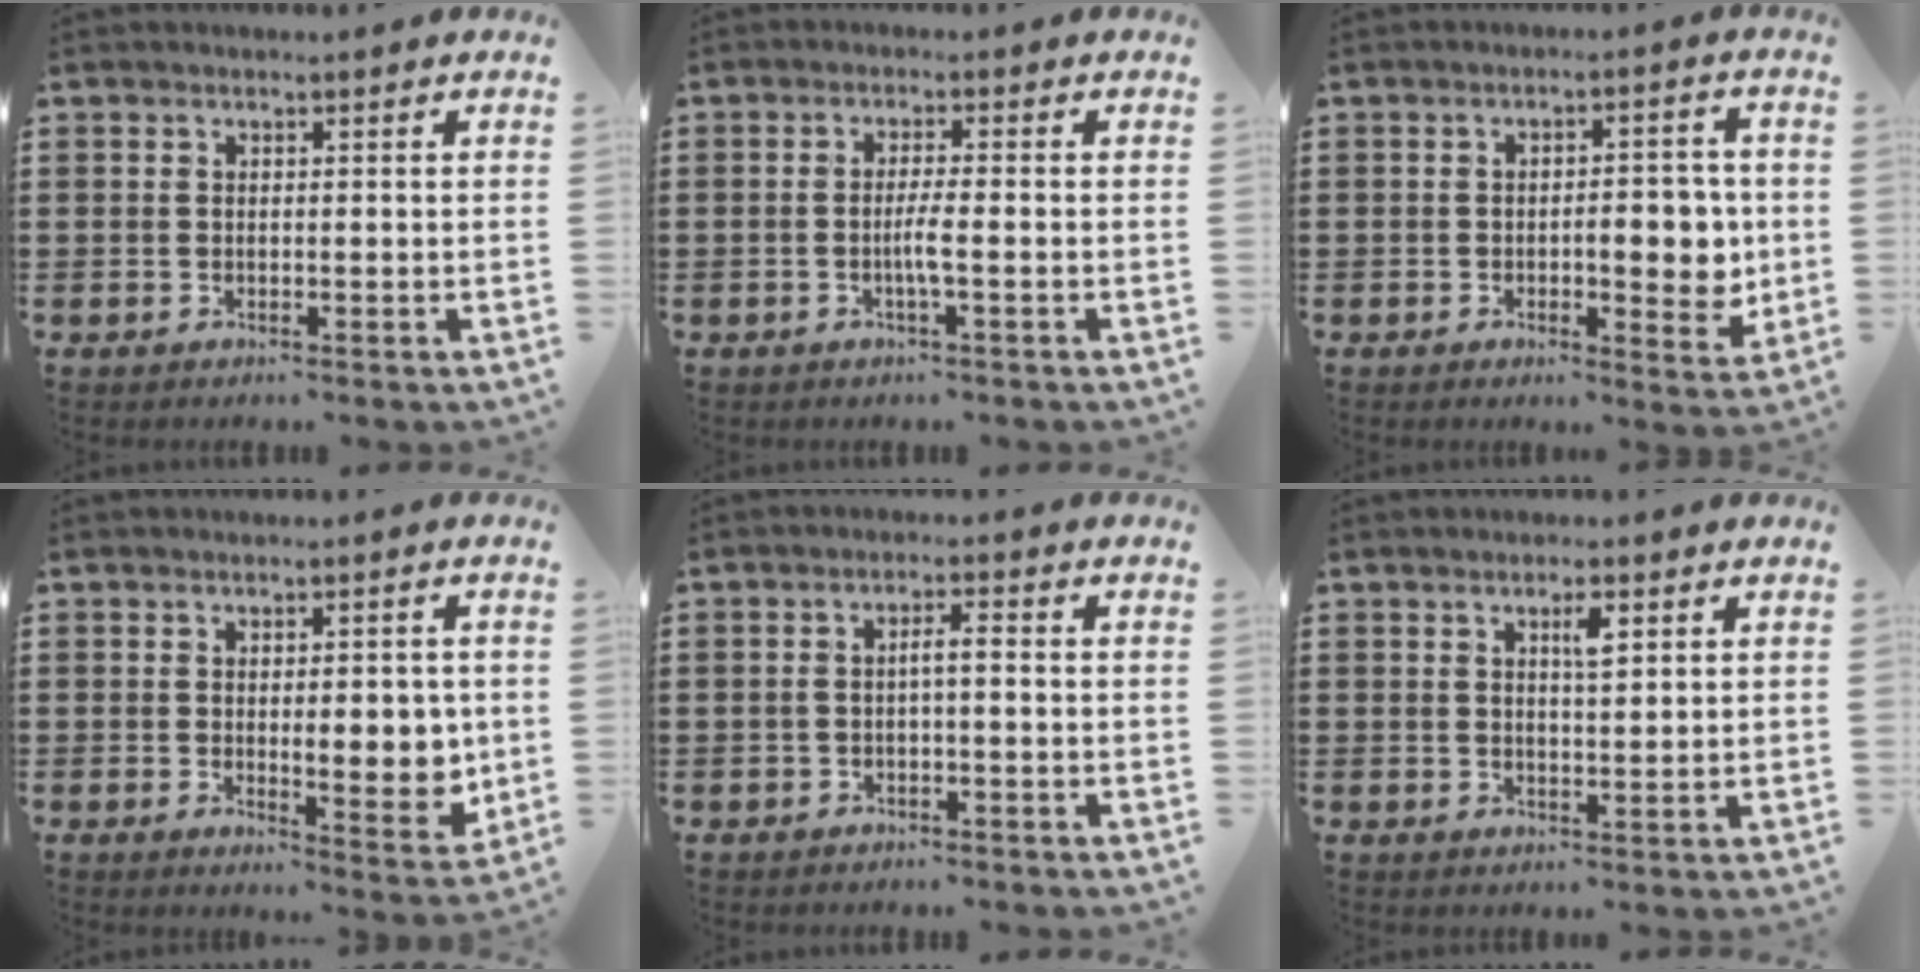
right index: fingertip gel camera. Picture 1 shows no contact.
{"total": 2.9, "force": [-0.9, 0.0, 2.8], "torque": [-0.057, -0.006, -0.021]}
{"total": 6.5, "force": [-0.7, 2.5, 5.9], "torque": [-0.070, -0.004, -0.019]}
{"total": 6.2, "force": [0.3, 2.4, 5.7], "torque": [-0.079, -0.002, 0.001]}
{"total": 1.8, "force": [-0.4, 0.3, 1.8], "torque": [-0.034, 0.002, -0.009]}
{"total": 2.9, "force": [1.2, 0.7, 2.6], "torque": [-0.046, 0.002, 0.016]}